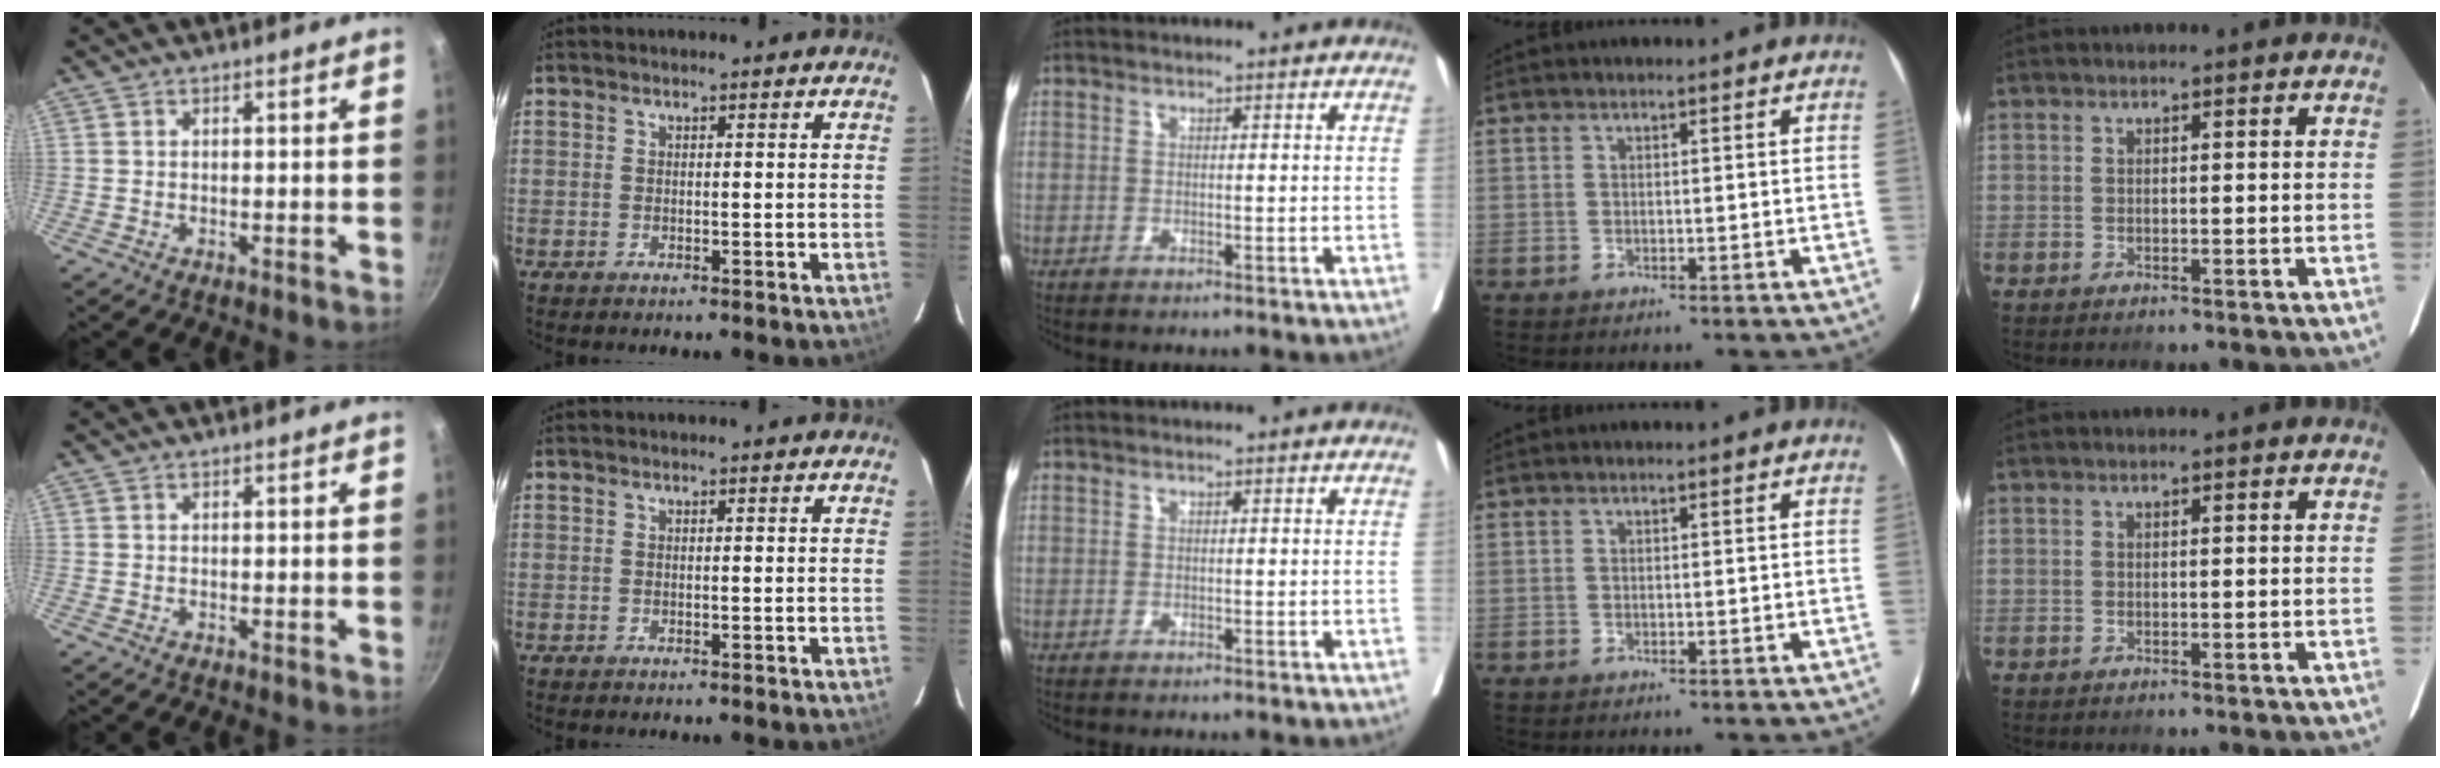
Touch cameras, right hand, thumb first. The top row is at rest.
{}